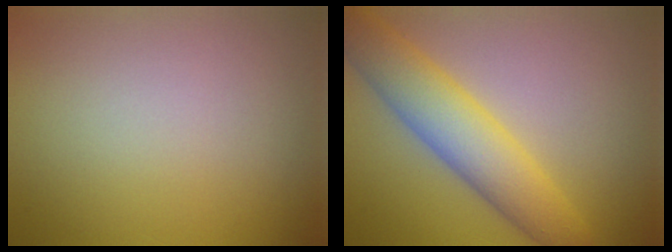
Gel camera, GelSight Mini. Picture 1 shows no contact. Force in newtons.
{"total": 6.3, "press": 6.3, "slide": 0.1}